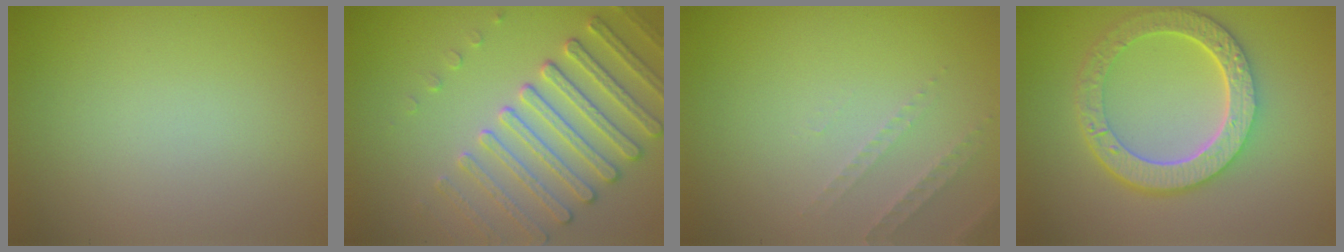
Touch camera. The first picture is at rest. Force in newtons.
{"total": 4.7, "press": 4.6, "slide": 1.0}
{"total": 1.5, "press": 1.4, "slide": 0.4}
{"total": 6.4, "press": 4.9, "slide": 4.1}